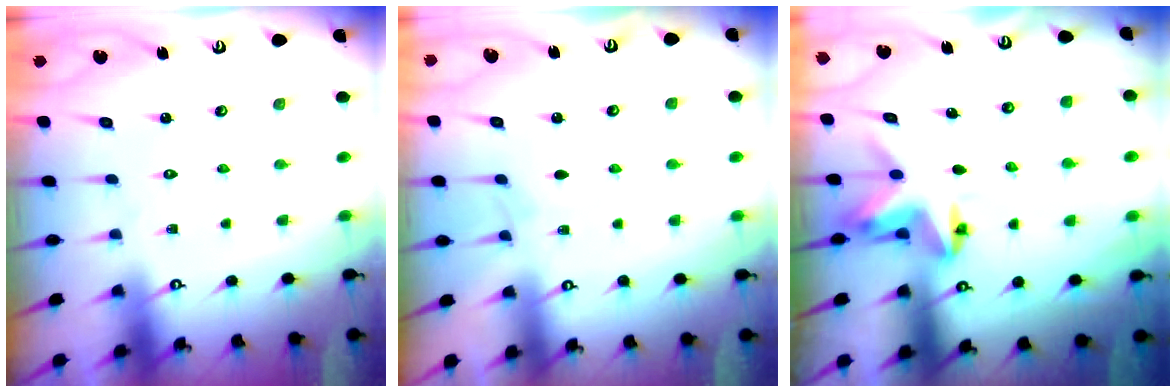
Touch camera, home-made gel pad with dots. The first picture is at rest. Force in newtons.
{"total": 1.5, "press": 1.4, "slide": 0.3}
{"total": 5.9, "press": 5.8, "slide": 0.4}